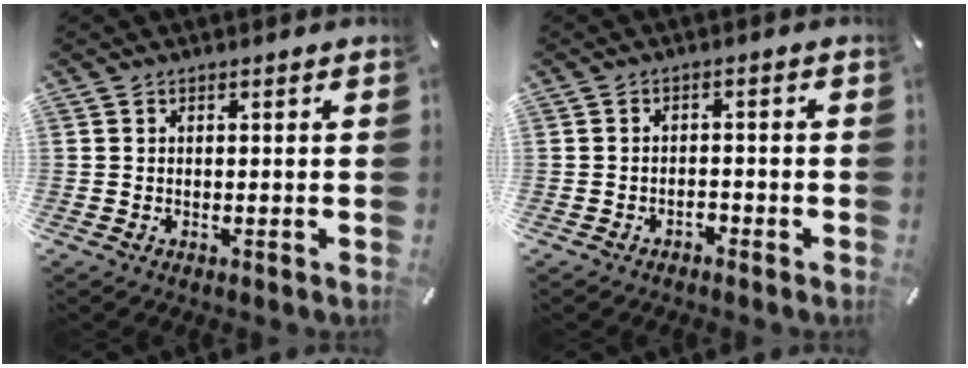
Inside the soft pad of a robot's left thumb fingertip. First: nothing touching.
{"total": 2.1, "force": [-1.6, 1.2, 0.7], "torque": [-0.015, 0.008, -0.034]}